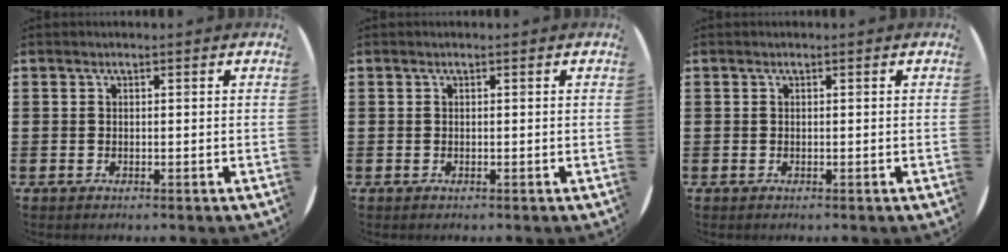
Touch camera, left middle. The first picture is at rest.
{"total": 0.0}
{"total": 0.0}